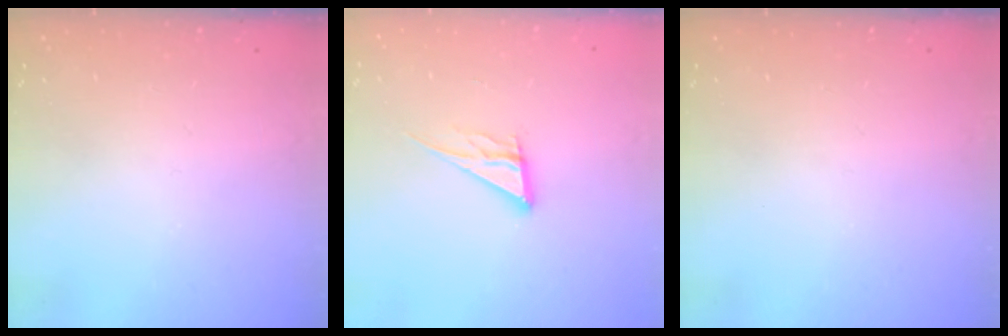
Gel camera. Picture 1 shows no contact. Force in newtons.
{"total": 7.1, "press": 7.1, "slide": 0.2}
{"total": 0.0}